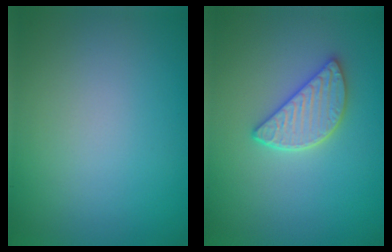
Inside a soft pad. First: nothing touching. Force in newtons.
{"total": 3.2, "press": 3.0, "slide": 1.2}